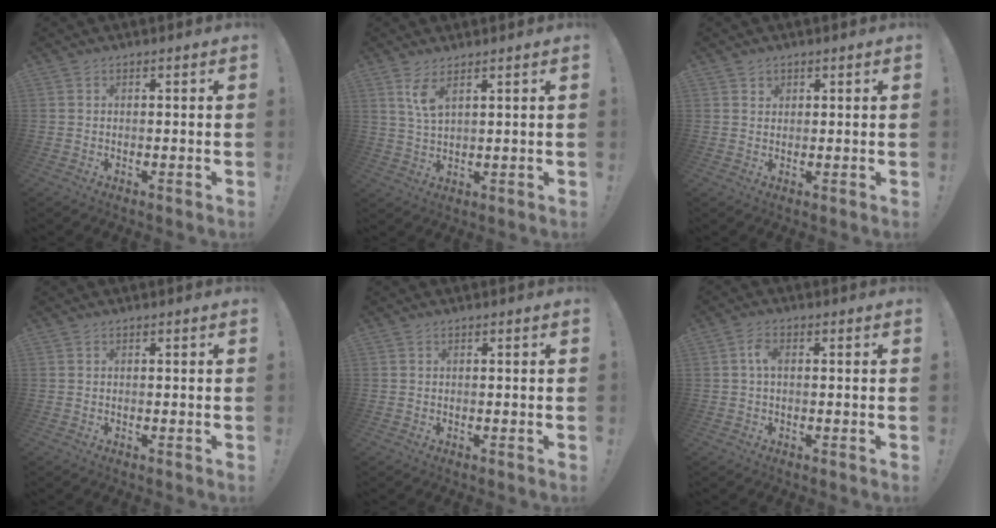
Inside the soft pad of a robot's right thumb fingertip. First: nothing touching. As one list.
[{"total": 5.1, "force": [3.1, 1.4, 3.8], "torque": [-0.065, -0.018, 0.052]}, {"total": 1.6, "force": [1.2, 1.1, 0.1], "torque": [0.013, -0.010, 0.018]}, {"total": 0.0}, {"total": 0.0}, {"total": 3.5, "force": [0.3, 1.8, 2.9], "torque": [-0.047, 0.008, 0.003]}]